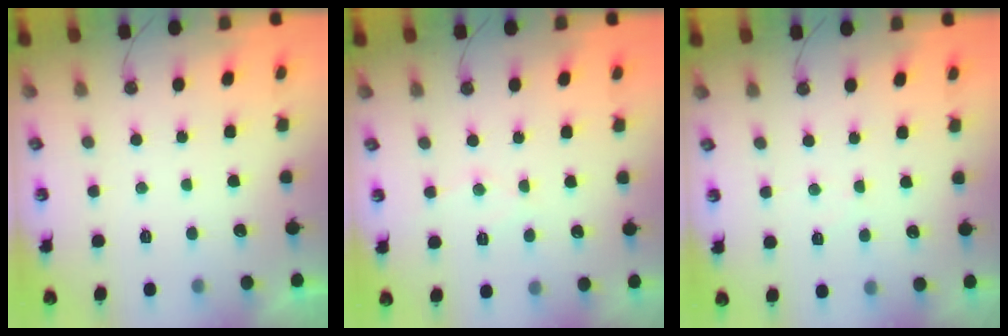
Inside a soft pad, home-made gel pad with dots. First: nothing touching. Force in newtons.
{"total": 5.9, "press": 5.9, "slide": 0.6}
{"total": 3.3, "press": 3.2, "slide": 0.5}